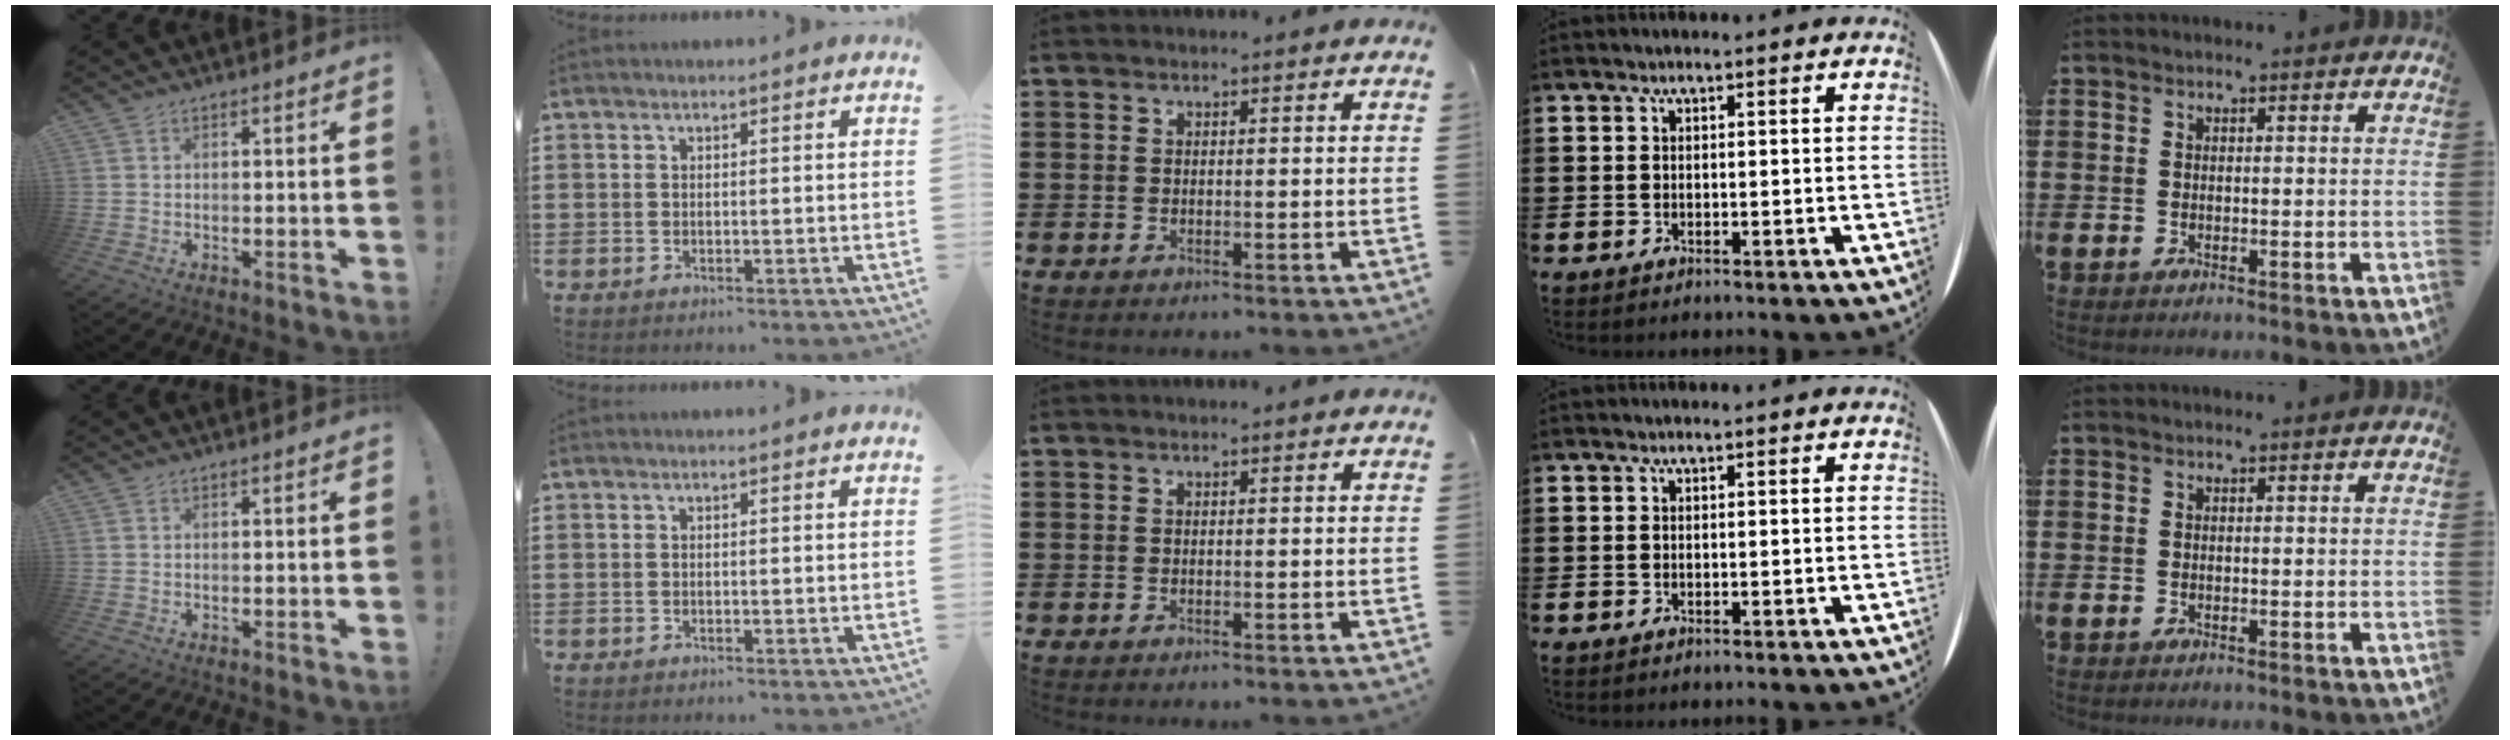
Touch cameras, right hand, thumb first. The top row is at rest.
{}